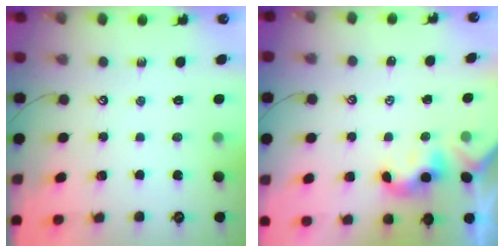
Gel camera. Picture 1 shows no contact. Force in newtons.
{"total": 2.3, "press": 2.3, "slide": 0.2}